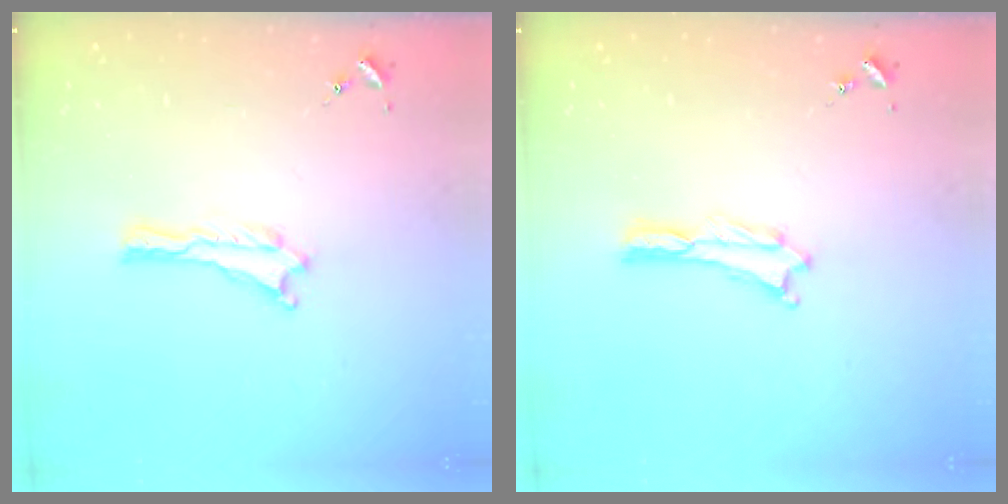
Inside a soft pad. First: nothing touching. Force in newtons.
{"total": 0.0}